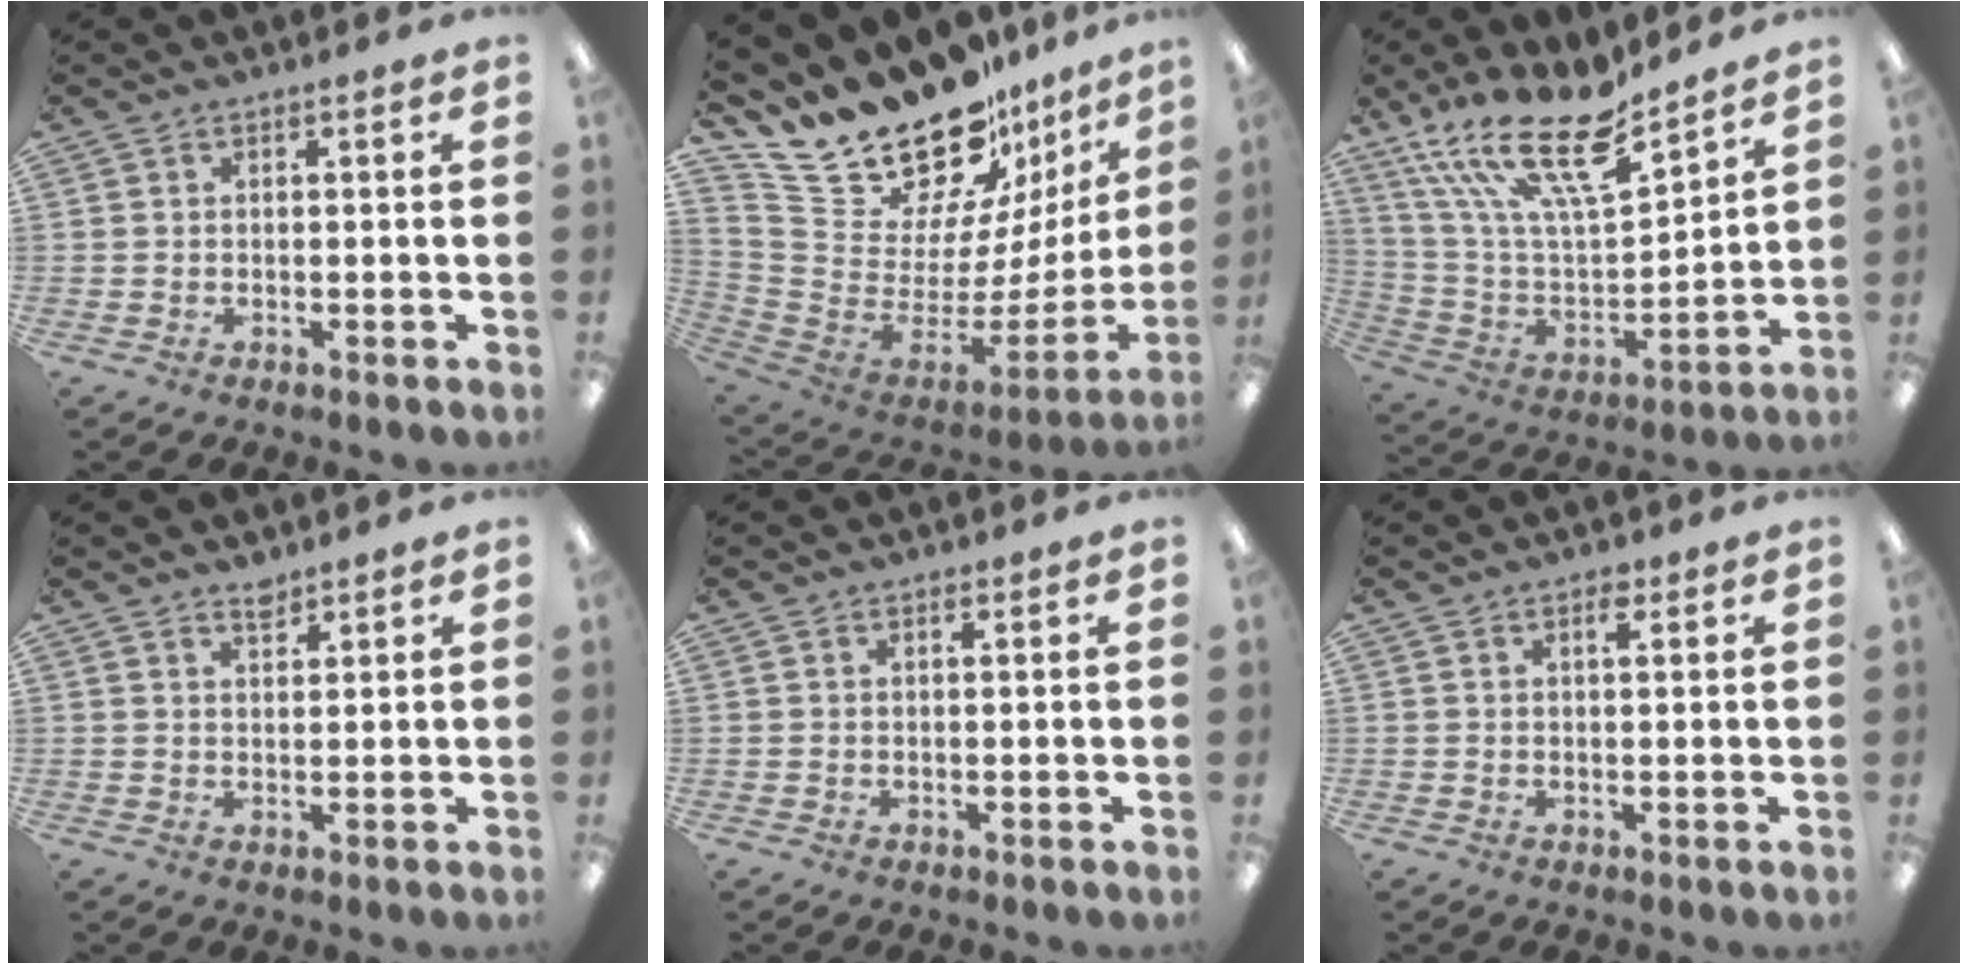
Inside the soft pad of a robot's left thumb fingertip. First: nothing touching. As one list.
[{"total": 26.0, "force": [20.8, 11.1, 11.0], "torque": [-0.182, -0.164, 0.389]}, {"total": 21.3, "force": [15.7, 6.3, 13.0], "torque": [-0.265, -0.107, 0.272]}, {"total": 2.5, "force": [2.3, 0.8, 0.7], "torque": [0.000, -0.014, 0.041]}, {"total": 0.7, "force": [0.6, 0.3, 0.2], "torque": [0.002, -0.004, 0.010]}, {"total": 2.3, "force": [1.5, 0.9, 1.4], "torque": [-0.016, -0.005, 0.024]}]